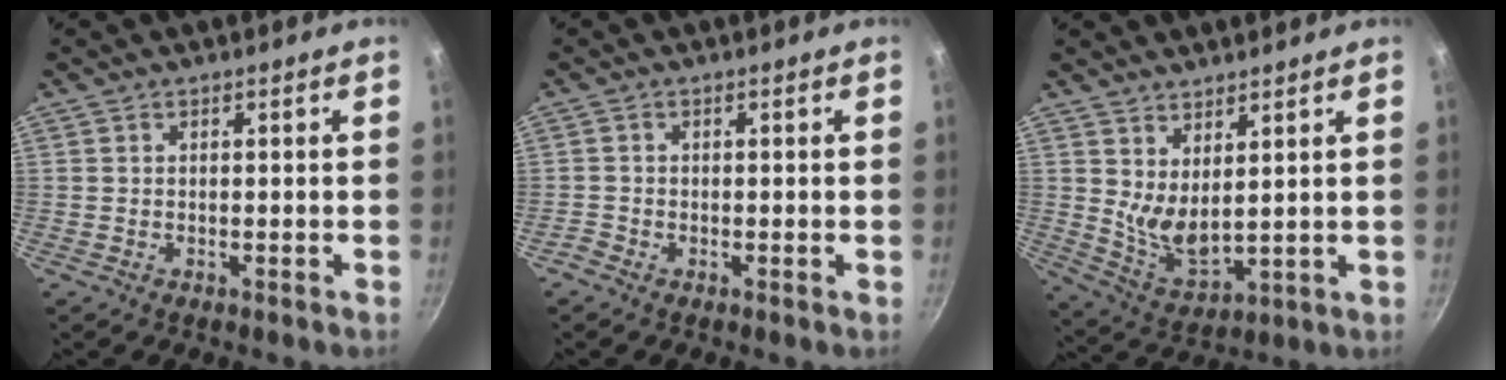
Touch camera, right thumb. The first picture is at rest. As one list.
[{"total": 1.0, "force": [-0.7, 0.6, 0.3], "torque": [-0.005, 0.001, -0.021]}, {"total": 8.5, "force": [4.6, 3.4, 6.4], "torque": [-0.100, -0.057, 0.095]}]